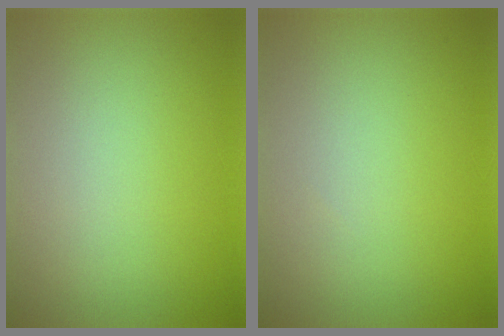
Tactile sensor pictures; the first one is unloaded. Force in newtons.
{"total": 0.0}